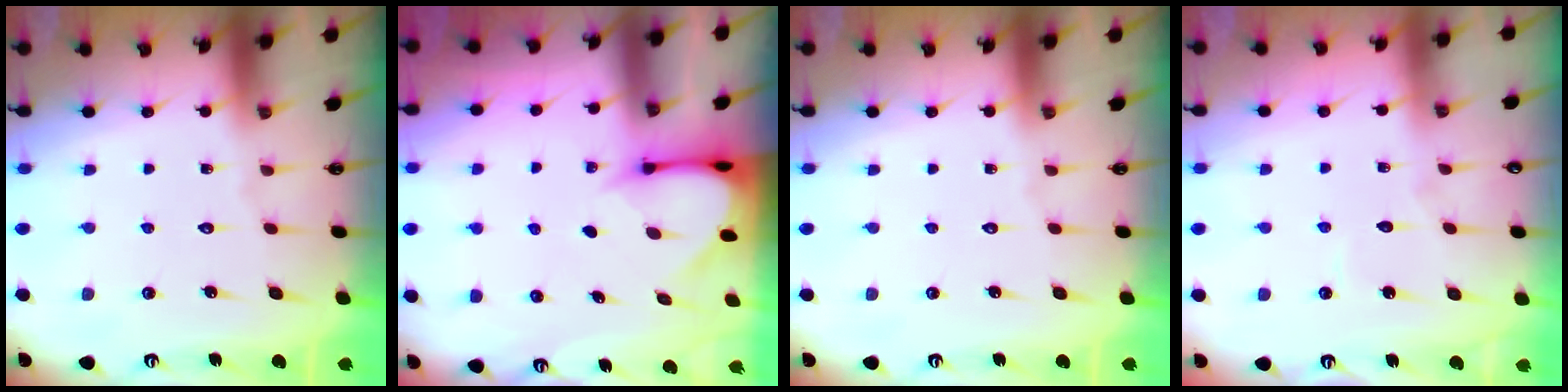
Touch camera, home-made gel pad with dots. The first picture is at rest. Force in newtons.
{"total": 3.4, "press": 3.4, "slide": 0.3}
{"total": 0.0}
{"total": 2.5, "press": 2.5, "slide": 0.1}